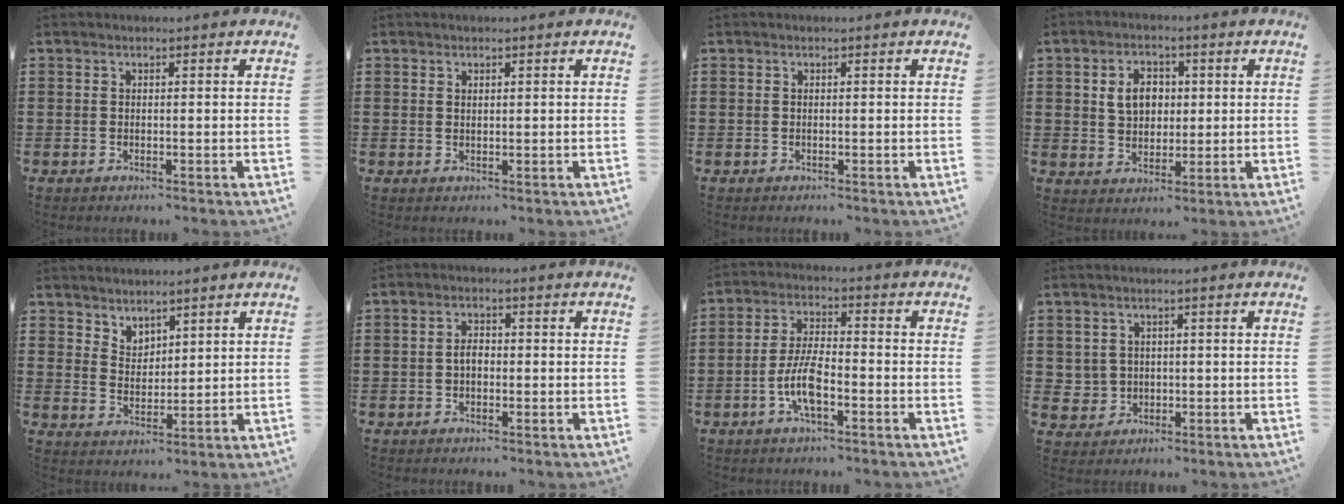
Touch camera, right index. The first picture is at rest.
{"total": 0.6, "force": [0.4, 0.4, 0.3], "torque": [-0.006, 0.002, 0.008]}
{"total": 0.0}
{"total": 5.3, "force": [1.0, 4.1, 3.2], "torque": [-0.068, 0.012, 0.012]}
{"total": 3.3, "force": [3.0, 1.4, -0.4], "torque": [-0.003, -0.004, 0.058]}
{"total": 2.1, "force": [-0.3, 1.2, 1.7], "torque": [-0.032, 0.005, -0.007]}
{"total": 6.9, "force": [-2.6, 2.3, 6.0], "torque": [-0.141, -0.007, -0.056]}
{"total": 2.5, "force": [0.4, 2.4, 0.3], "torque": [-0.020, 0.007, 0.005]}